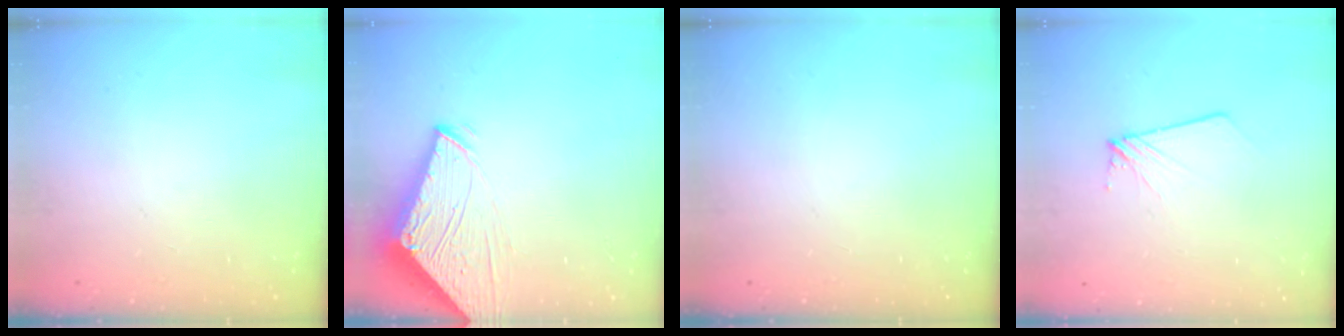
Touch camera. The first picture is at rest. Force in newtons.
{"total": 6.8, "press": 6.7, "slide": 0.7}
{"total": 0.0}
{"total": 2.8, "press": 2.8, "slide": 0.4}